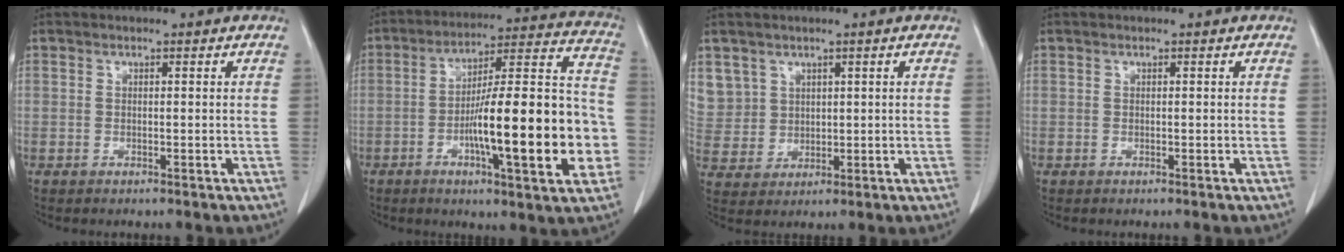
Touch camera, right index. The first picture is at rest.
{"total": 21.2, "force": [-5.1, 3.2, 20.3], "torque": [-0.271, 0.023, -0.071]}
{"total": 8.1, "force": [4.0, 7.0, 0.5], "torque": [-0.026, 0.017, 0.103]}
{"total": 0.0}